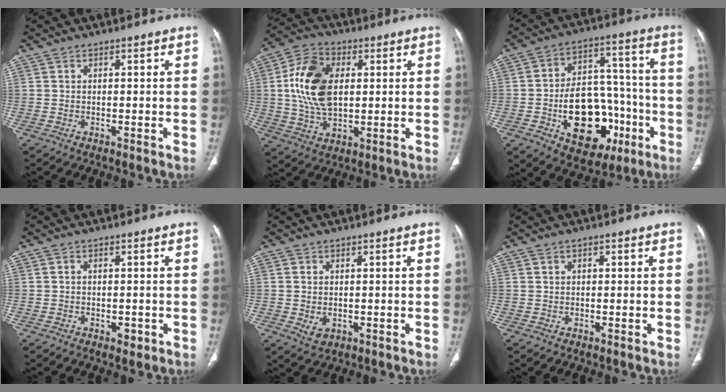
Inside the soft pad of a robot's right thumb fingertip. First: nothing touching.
{"total": 14.5, "force": [2.1, 9.0, 11.2], "torque": [-0.207, 0.004, 0.037]}
{"total": 22.5, "force": [-7.0, 14.4, 15.8], "torque": [-0.203, 0.047, -0.087]}
{"total": 1.9, "force": [-0.8, 1.2, 1.2], "torque": [-0.011, 0.002, -0.008]}
{"total": 3.1, "force": [-0.4, 2.3, 2.0], "torque": [-0.034, -0.002, 0.002]}
{"total": 0.6, "force": [0.2, 0.3, 0.4], "torque": [-0.007, 0.002, 0.004]}